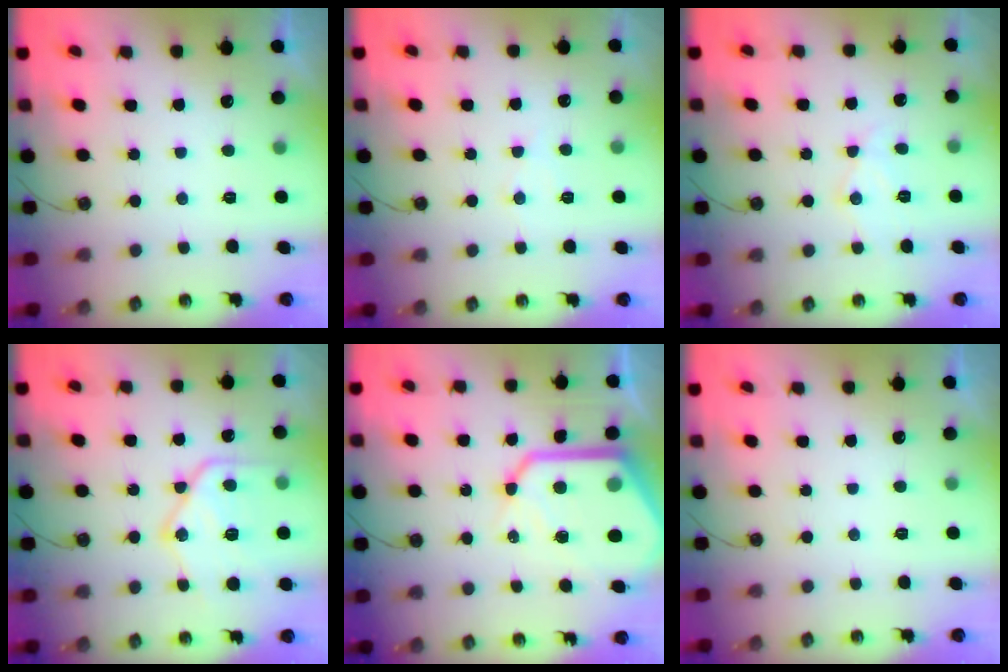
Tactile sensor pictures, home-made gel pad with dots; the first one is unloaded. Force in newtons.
{"total": 4.7, "press": 4.6, "slide": 0.7}
{"total": 8.9, "press": 8.9, "slide": 0.4}
{"total": 18.6, "press": 18.6, "slide": 1.8}
{"total": 20.8, "press": 20.6, "slide": 2.3}
{"total": 0.0}